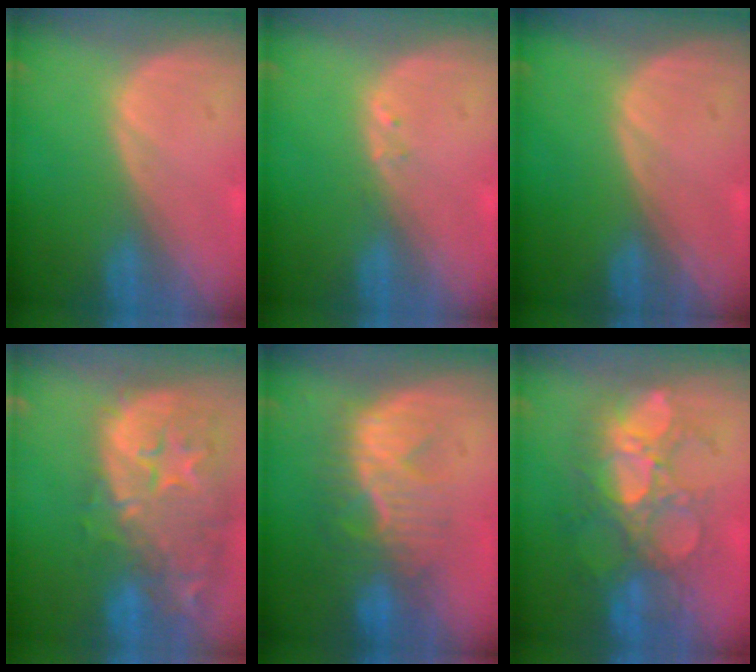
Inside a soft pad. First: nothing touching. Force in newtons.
{"total": 0.6, "press": 0.6, "slide": 0.1}
{"total": 0.0}
{"total": 14.9, "press": 12.0, "slide": 8.9}
{"total": 9.7, "press": 8.6, "slide": 4.4}
{"total": 10.1, "press": 9.2, "slide": 4.0}